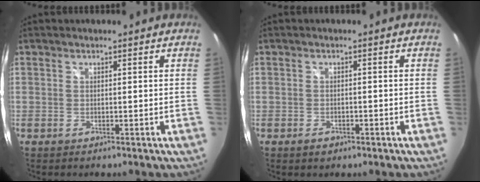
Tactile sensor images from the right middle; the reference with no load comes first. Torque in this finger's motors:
{"motor_torque": [0.06, -0.08, 0.03, 0.02]}